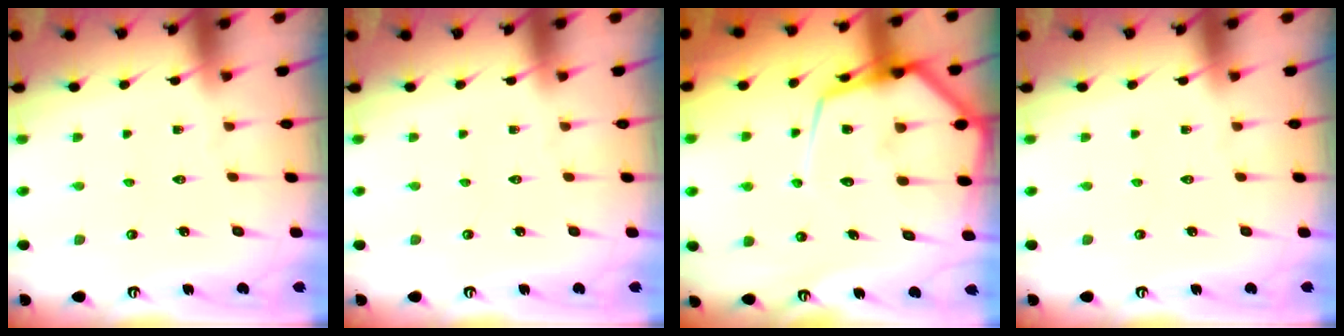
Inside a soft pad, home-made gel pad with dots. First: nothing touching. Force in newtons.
{"total": 0.0}
{"total": 15.7, "press": 15.6, "slide": 1.7}
{"total": 0.0}